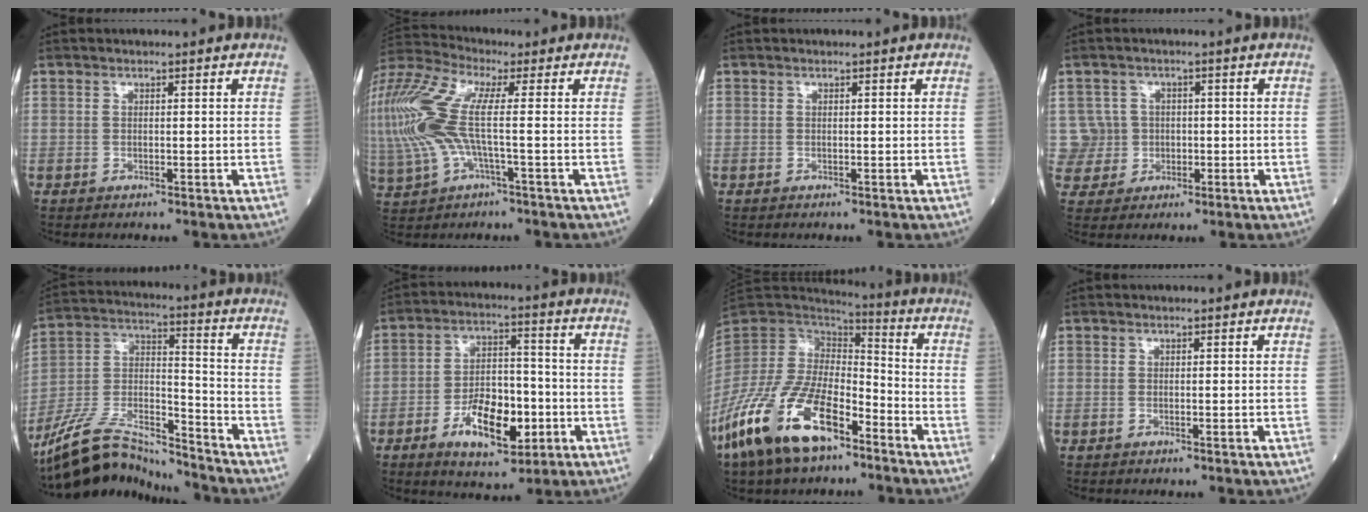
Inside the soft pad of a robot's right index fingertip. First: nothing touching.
{"total": 17.6, "force": [0.3, 5.8, 16.6], "torque": [-0.414, 0.018, 0.000]}
{"total": 0.0}
{"total": 5.0, "force": [0.2, 5.0, -0.5], "torque": [0.022, 0.016, 0.009]}
{"total": 15.0, "force": [-14.0, 2.2, 4.8], "torque": [-0.094, 0.022, -0.259]}
{"total": 10.9, "force": [-4.1, 4.9, 8.8], "torque": [-0.159, 0.007, -0.065]}
{"total": 18.6, "force": [-11.4, 7.4, 12.7], "torque": [-0.278, -0.017, -0.220]}
{"total": 0.0}